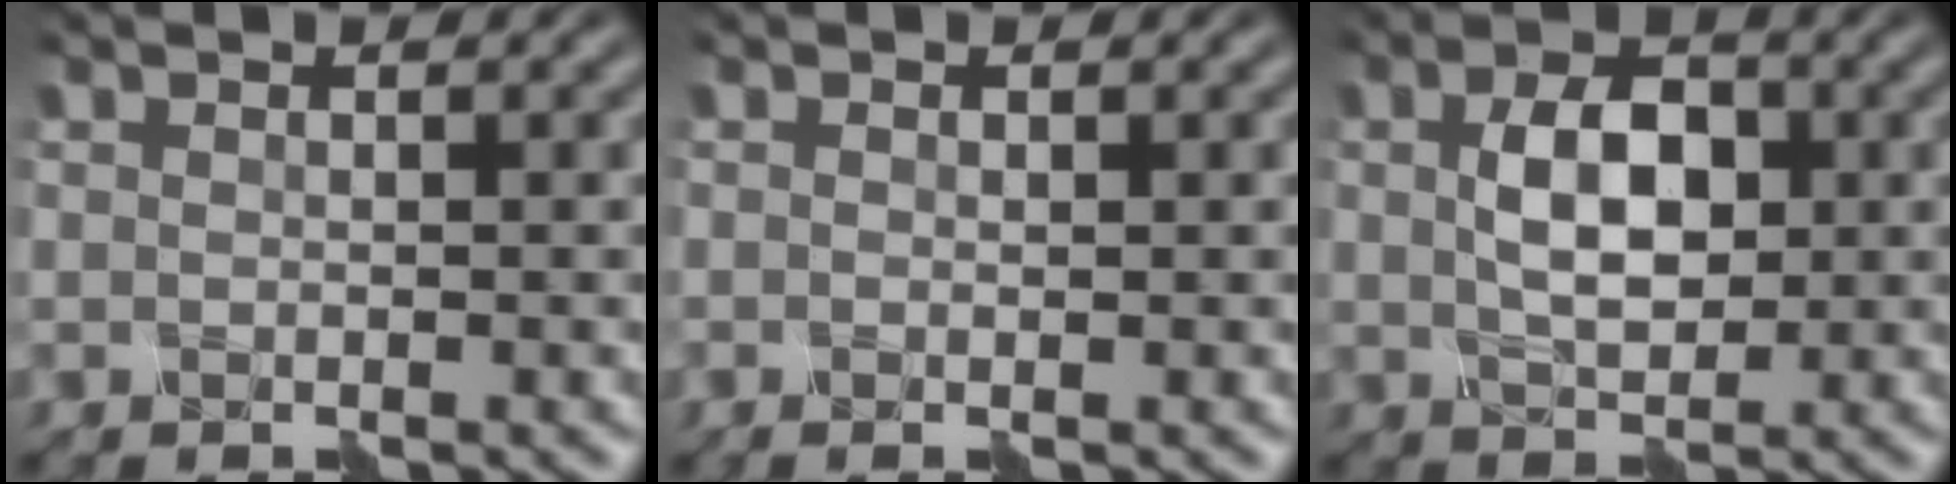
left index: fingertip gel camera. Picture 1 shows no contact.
{"total": 0.0}
{"total": 4.9, "force": [0.4, 3.0, 3.8], "torque": [-0.073, 0.004, 0.004]}